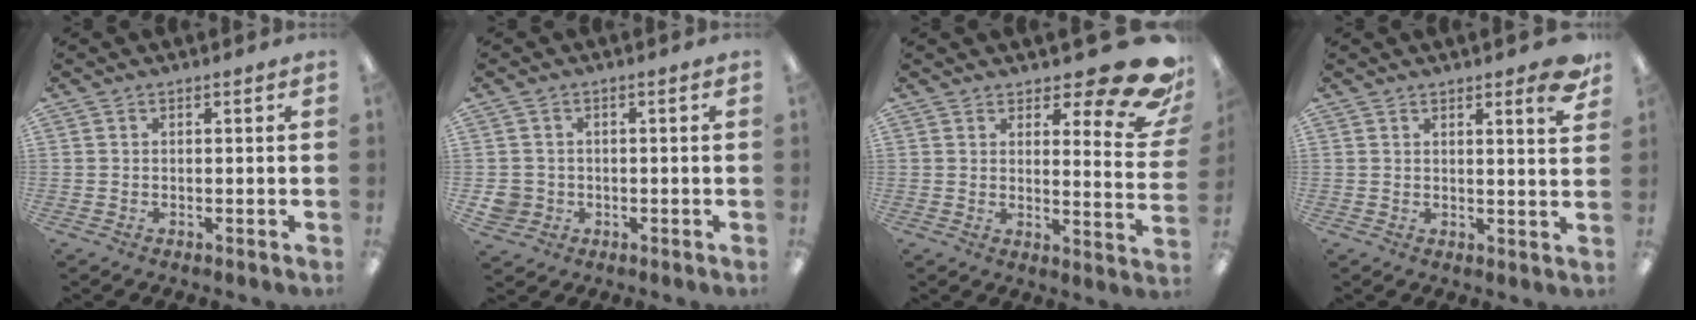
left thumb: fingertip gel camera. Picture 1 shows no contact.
{"total": 4.2, "force": [-0.4, 4.1, 0.8], "torque": [-0.012, 0.008, -0.006]}
{"total": 15.3, "force": [10.9, 4.3, 9.9], "torque": [-0.126, -0.086, 0.181]}
{"total": 5.1, "force": [3.7, 0.7, 3.4], "torque": [-0.044, -0.022, 0.057]}